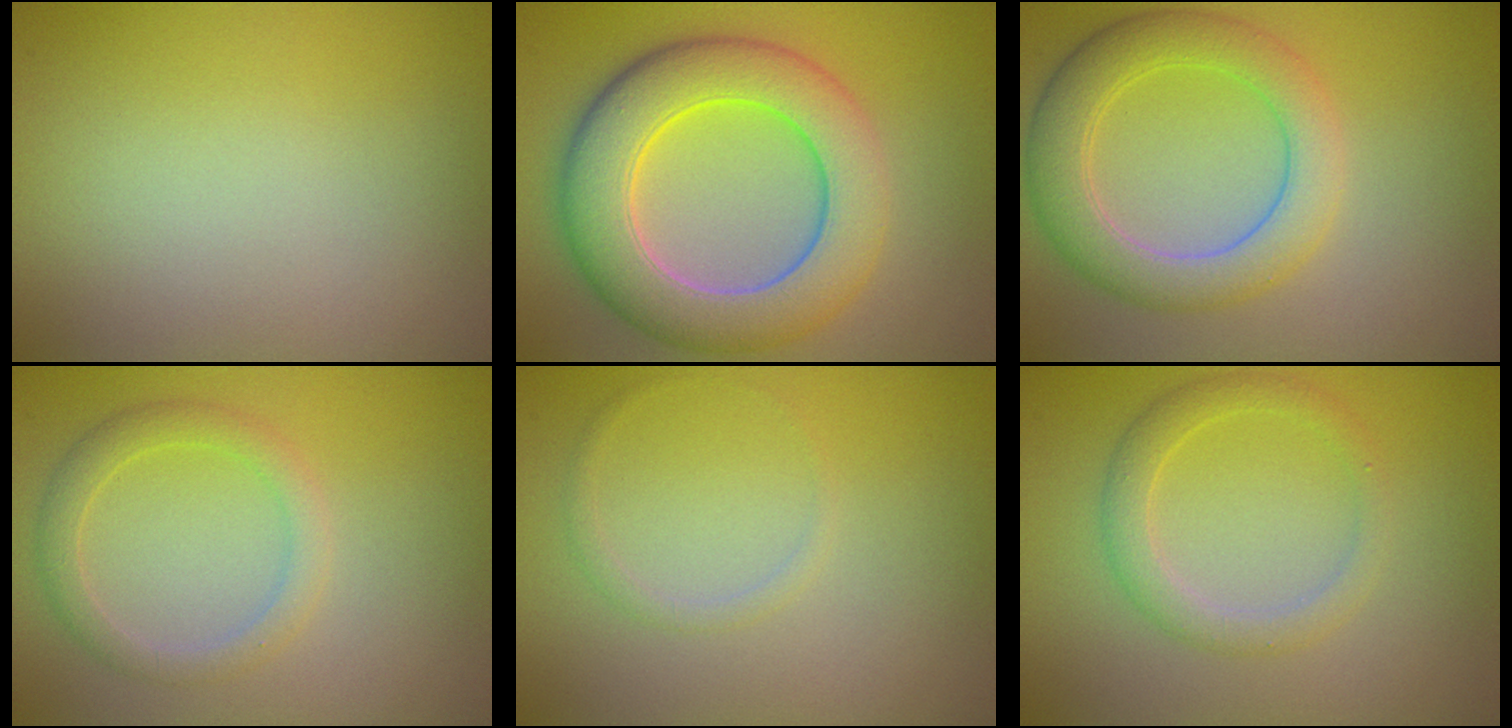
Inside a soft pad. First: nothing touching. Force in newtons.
{"total": 9.1, "press": 9.1, "slide": 0.4}
{"total": 5.5, "press": 5.5, "slide": 0.4}
{"total": 2.3, "press": 2.3, "slide": 0.1}
{"total": 0.8, "press": 0.8, "slide": 0.0}
{"total": 2.4, "press": 2.4, "slide": 0.1}